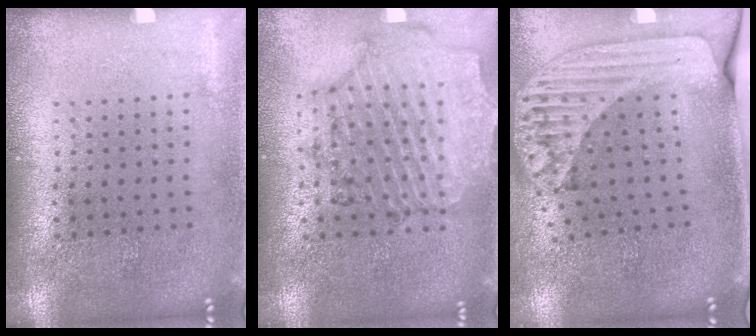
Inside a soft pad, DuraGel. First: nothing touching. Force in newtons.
{"total": 1.6, "press": 1.5, "slide": 0.3}
{"total": 2.4, "press": 1.7, "slide": 1.6}